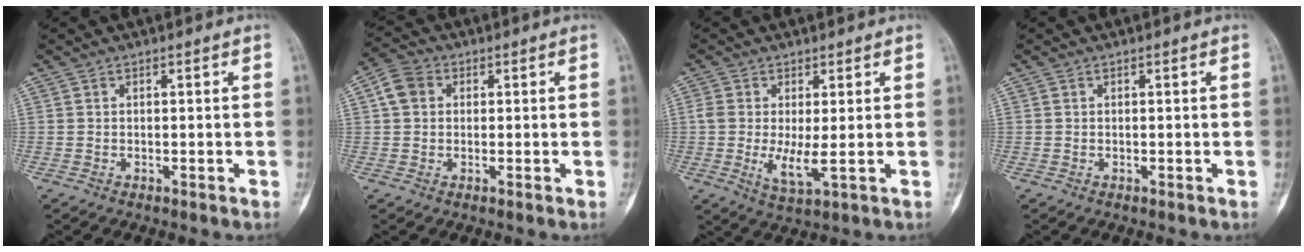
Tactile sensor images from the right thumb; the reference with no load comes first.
{"total": 4.9, "force": [0.9, 4.0, 2.6], "torque": [-0.044, 0.012, 0.008]}
{"total": 6.2, "force": [-0.4, 2.1, 5.8], "torque": [-0.121, -0.015, -0.008]}
{"total": 0.0}